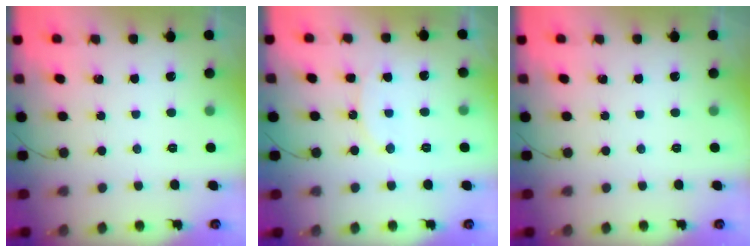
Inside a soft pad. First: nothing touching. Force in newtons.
{"total": 8.9, "press": 8.8, "slide": 0.9}
{"total": 0.0}